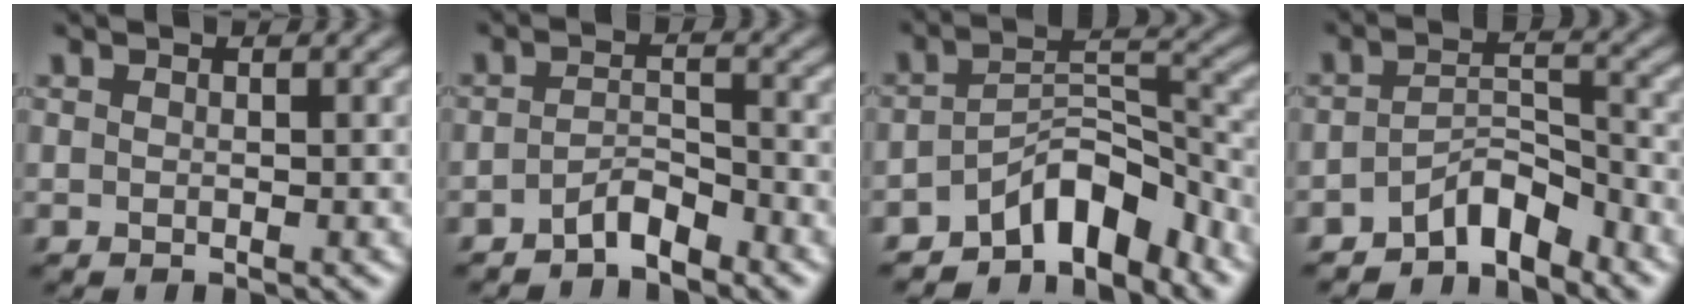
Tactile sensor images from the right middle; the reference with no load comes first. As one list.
[{"total": 2.3, "force": [-1.8, 0.6, 1.2], "torque": [-0.024, 0.010, -0.037]}, {"total": 6.5, "force": [-4.8, 2.7, 3.5], "torque": [-0.037, 0.008, -0.090]}, {"total": 4.1, "force": [-3.2, 1.4, 2.1], "torque": [-0.029, 0.011, -0.061]}]